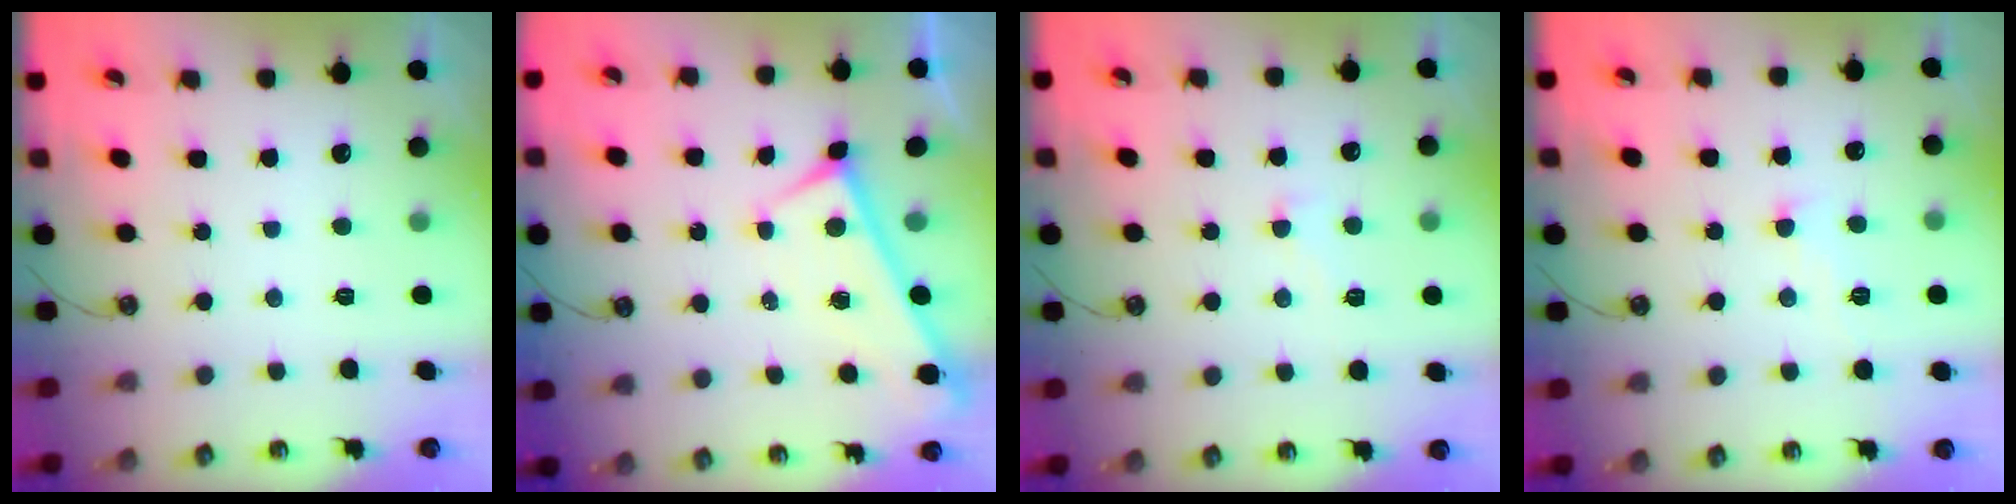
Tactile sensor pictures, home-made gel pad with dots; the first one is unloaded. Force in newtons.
{"total": 0.0}
{"total": 2.8, "press": 2.6, "slide": 1.2}
{"total": 0.9, "press": 0.9, "slide": 0.2}